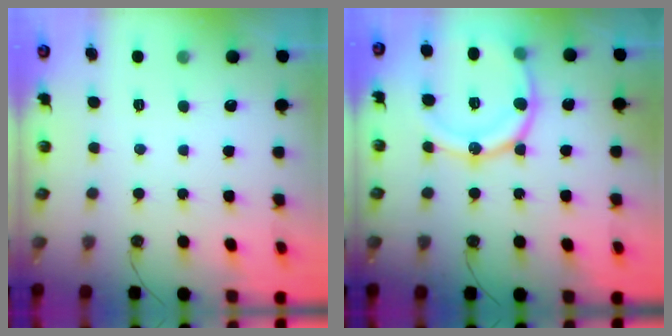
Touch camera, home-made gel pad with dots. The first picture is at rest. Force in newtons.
{"total": 19.3, "press": 19.0, "slide": 3.4}